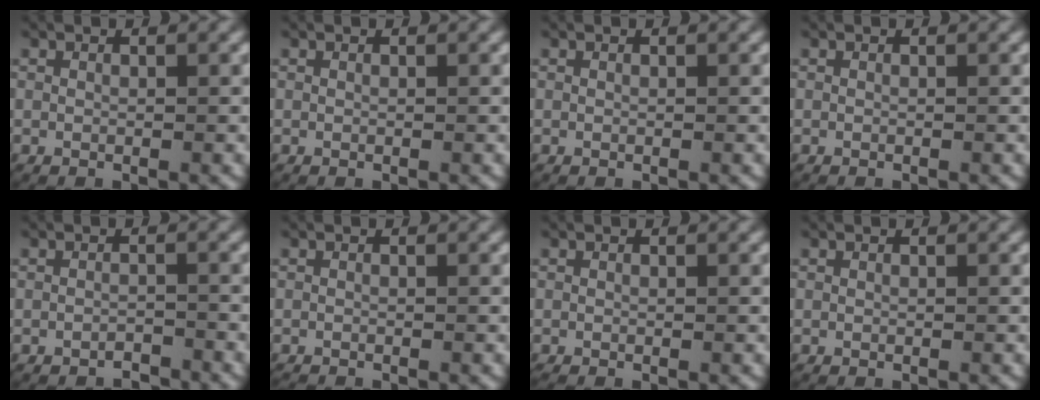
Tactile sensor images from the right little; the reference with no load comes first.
{"total": 0.0}
{"total": 0.0}
{"total": 0.0}
{"total": 1.8, "force": [-1.8, 0.3, 0.1], "torque": [0.005, -0.004, -0.031]}
{"total": 0.7, "force": [-0.7, 0.1, 0.0], "torque": [-0.008, -0.009, -0.009]}
{"total": 0.6, "force": [-0.5, 0.2, 0.2], "torque": [-0.008, -0.006, -0.005]}
{"total": 0.0}